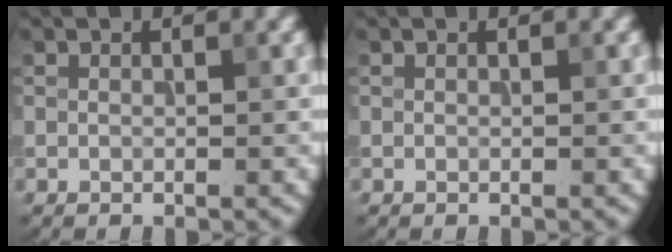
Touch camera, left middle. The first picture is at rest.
{"total": 0.0}